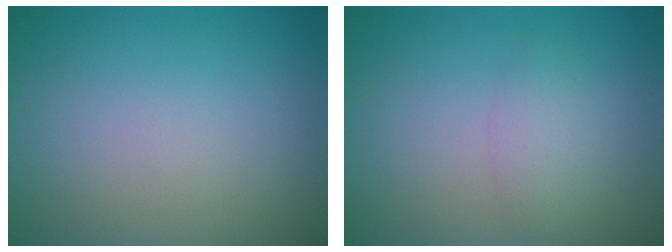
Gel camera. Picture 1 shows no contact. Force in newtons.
{"total": 1.8, "press": 1.8, "slide": 0.2}